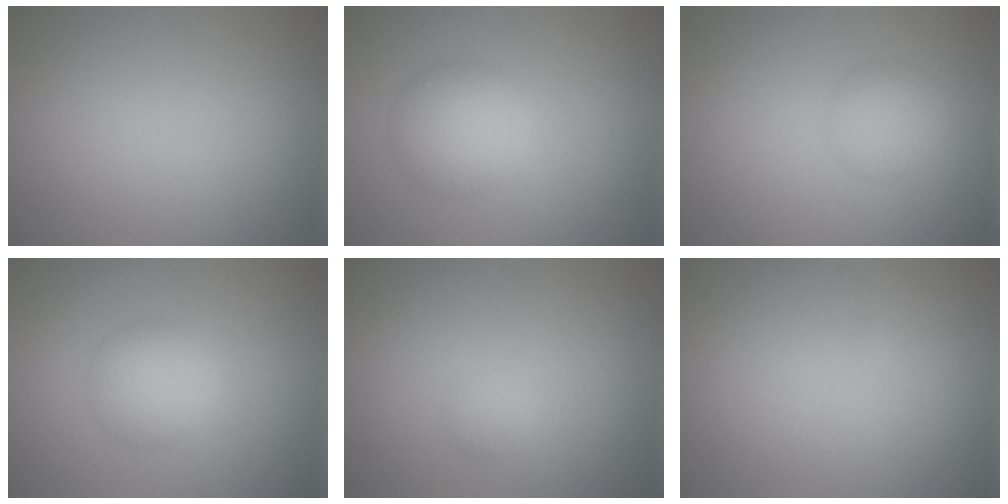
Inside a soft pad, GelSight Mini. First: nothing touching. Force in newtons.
{"total": 4.0, "press": 4.0, "slide": 0.1}
{"total": 2.4, "press": 2.4, "slide": 0.1}
{"total": 3.3, "press": 3.3, "slide": 0.0}
{"total": 0.9, "press": 0.9, "slide": 0.0}
{"total": 0.0}